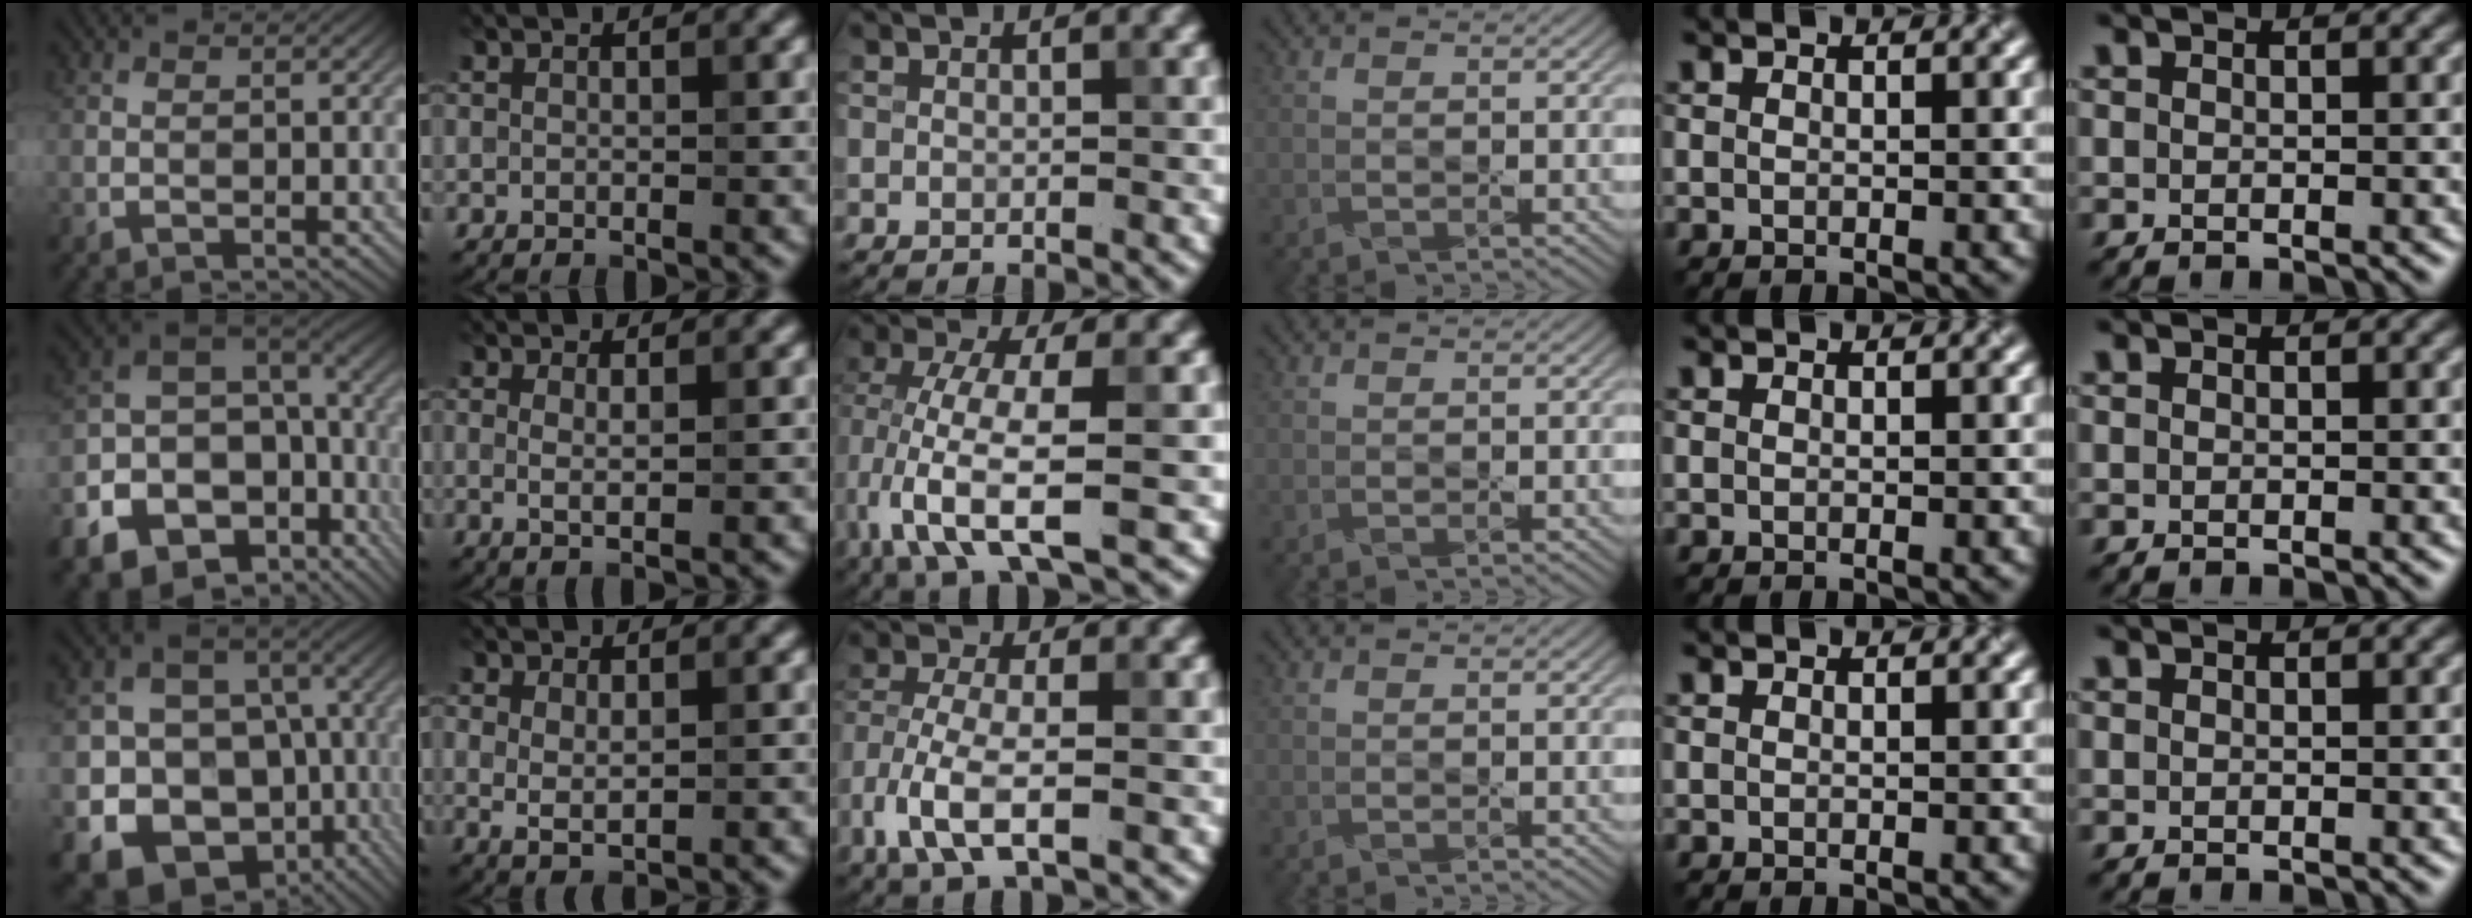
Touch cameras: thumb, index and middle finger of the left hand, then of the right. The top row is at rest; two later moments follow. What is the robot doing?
{"motion": "wipe", "object": "laptop"}